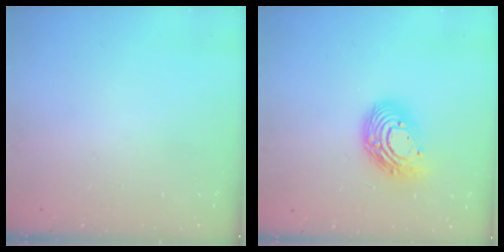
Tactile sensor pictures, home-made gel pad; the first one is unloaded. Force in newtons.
{"total": 13.4, "press": 13.4, "slide": 1.0}